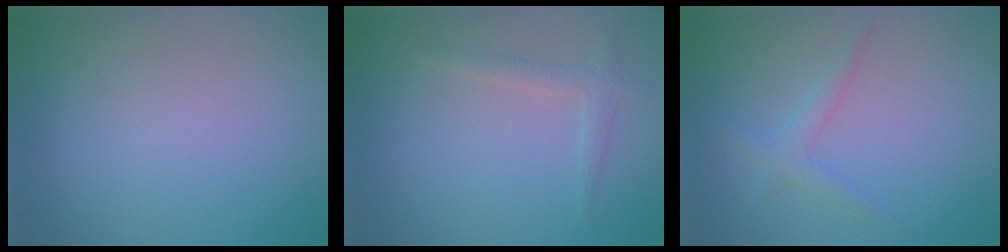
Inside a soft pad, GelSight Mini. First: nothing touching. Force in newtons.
{"total": 1.5, "press": 1.5, "slide": 0.0}
{"total": 1.9, "press": 1.9, "slide": 0.2}